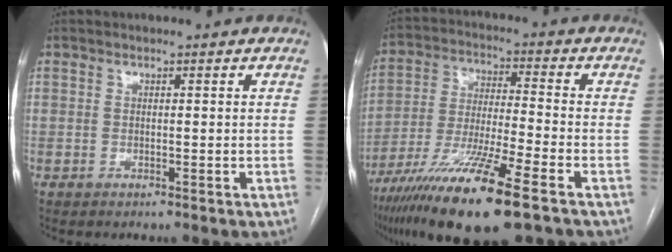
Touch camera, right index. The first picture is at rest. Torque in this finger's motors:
{"motor_torque": [1.44, -0.70, 1.05, 0.21]}